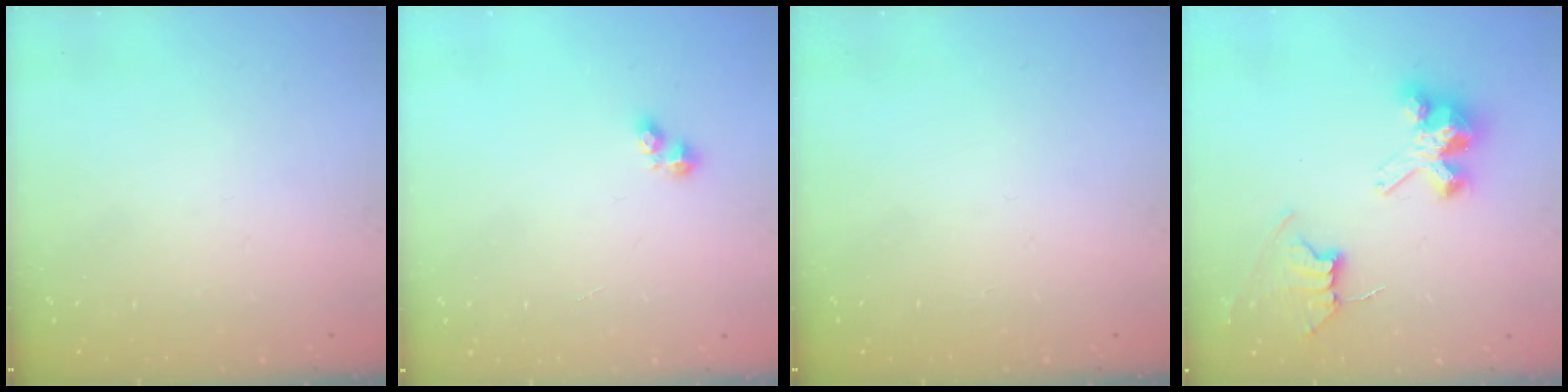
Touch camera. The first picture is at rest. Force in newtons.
{"total": 2.5, "press": 2.5, "slide": 0.4}
{"total": 0.0}
{"total": 7.9, "press": 7.8, "slide": 0.6}